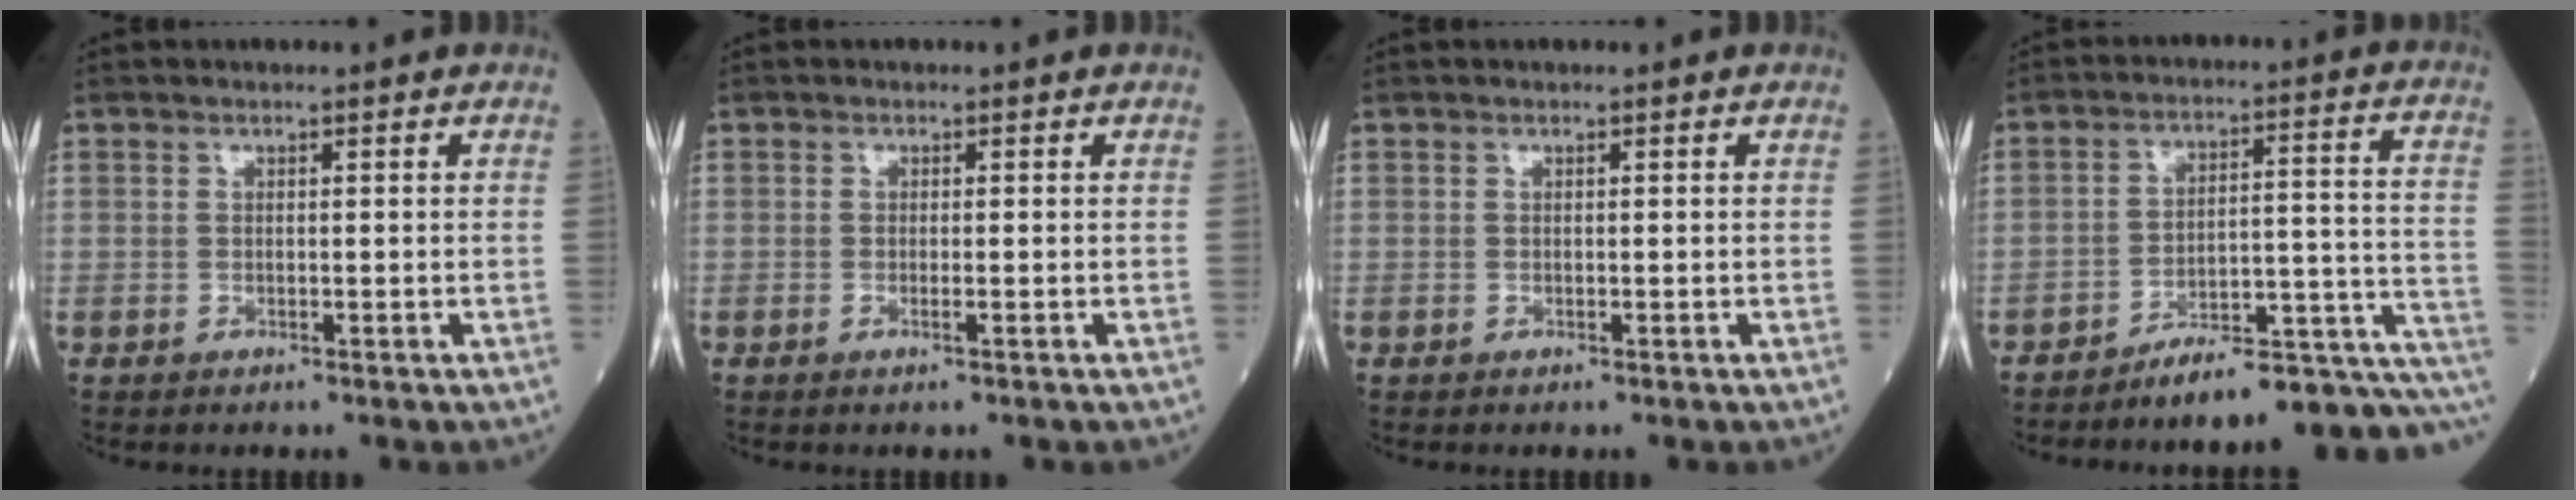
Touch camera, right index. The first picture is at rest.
{"total": 0.9, "force": [-0.5, -0.1, 0.8], "torque": [-0.019, -0.003, -0.007]}
{"total": 0.0}
{"total": 16.2, "force": [-13.8, 1.4, 8.4], "torque": [-0.059, 0.054, -0.195]}